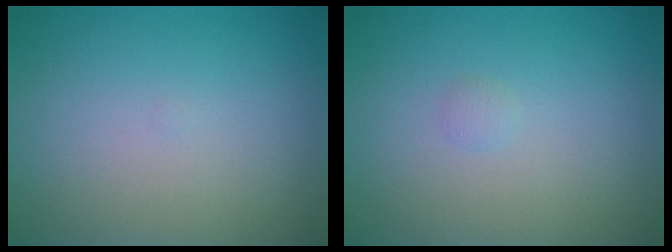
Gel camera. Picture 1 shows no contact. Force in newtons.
{"total": 0.5, "press": 0.5, "slide": 0.0}